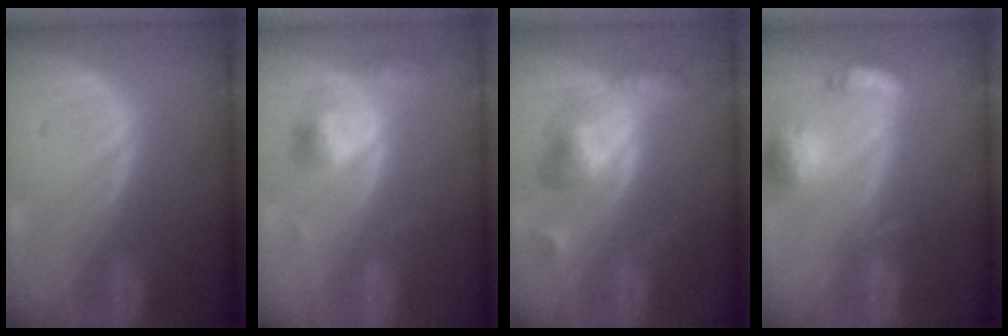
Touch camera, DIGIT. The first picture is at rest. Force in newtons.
{"total": 5.1, "press": 4.7, "slide": 1.9}
{"total": 6.5, "press": 6.5, "slide": 0.4}
{"total": 6.8, "press": 6.4, "slide": 2.3}